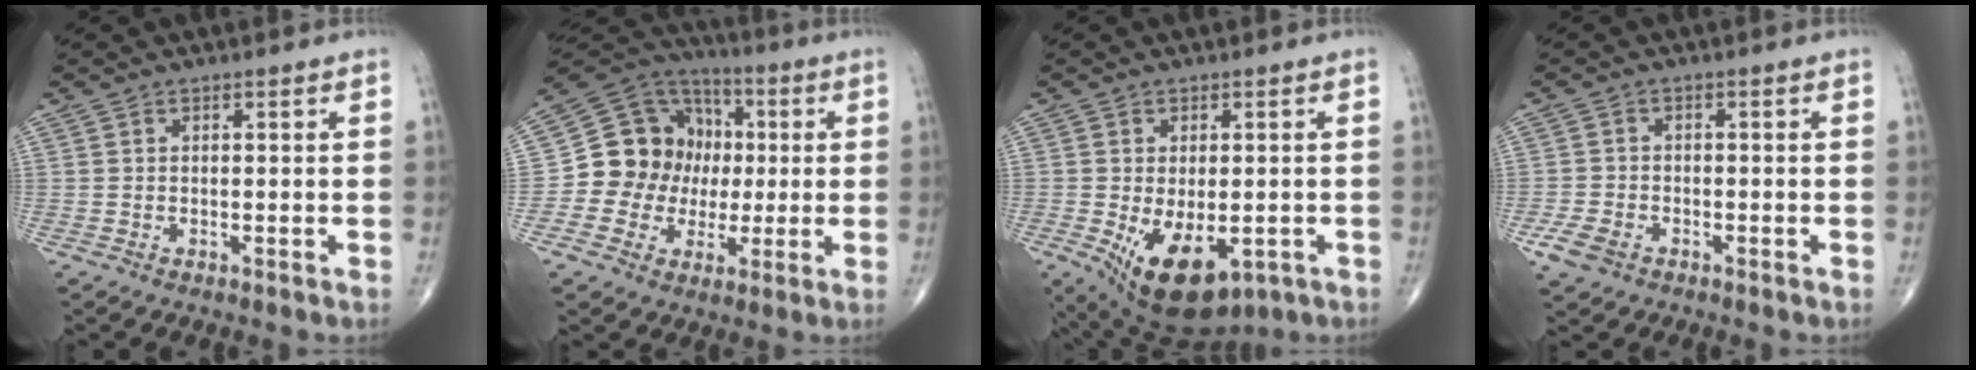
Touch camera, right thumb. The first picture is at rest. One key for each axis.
{"total": 15.8, "fx": -0.1, "fy": 14.0, "fz": 7.3, "tx": -0.081, "ty": 0.034, "tz": -0.001}
{"total": 12.3, "fx": -4.0, "fy": 6.9, "fz": 9.4, "tx": -0.146, "ty": -0.011, "tz": -0.042}
{"total": 4.5, "fx": -2.4, "fy": 3.0, "fz": 2.4, "tx": -0.054, "ty": 0.006, "tz": -0.041}